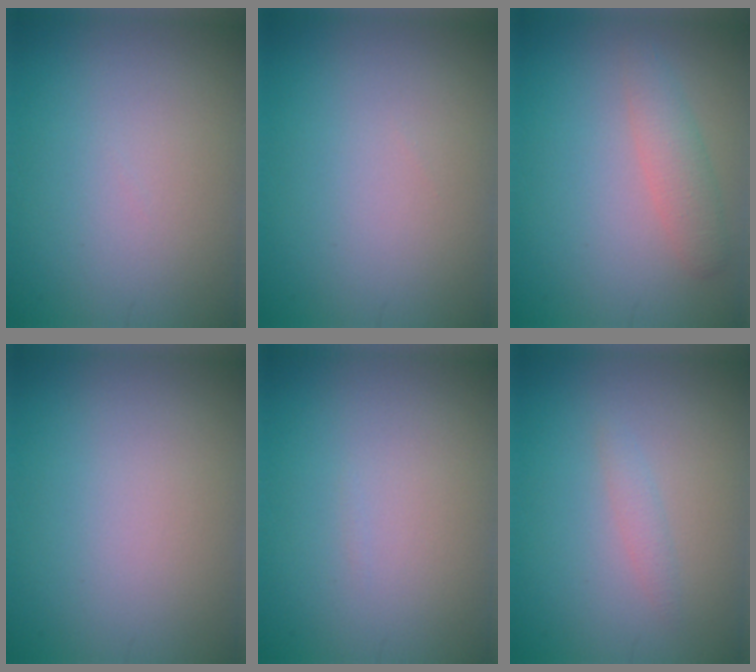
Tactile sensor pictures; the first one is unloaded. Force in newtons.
{"total": 0.0}
{"total": 2.4, "press": 2.3, "slide": 0.1}
{"total": 0.0}
{"total": 0.0}
{"total": 1.0, "press": 1.0, "slide": 0.1}